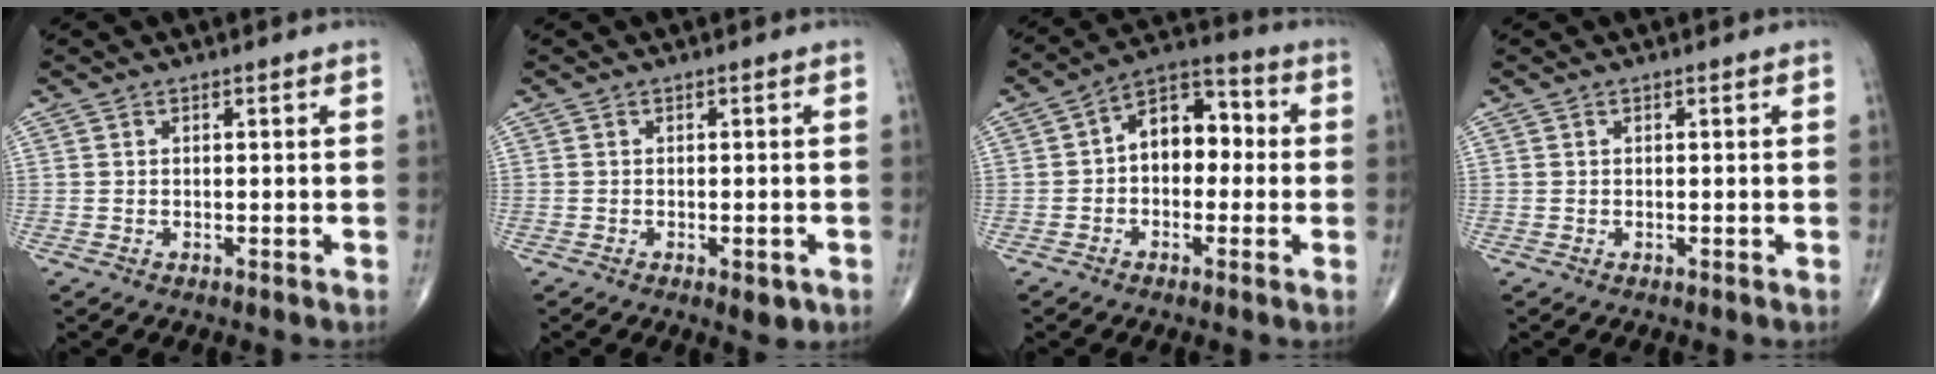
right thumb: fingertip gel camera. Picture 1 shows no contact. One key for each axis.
{"total": 2.7, "fx": -1.2, "fy": 1.2, "fz": 2.1, "tx": -0.021, "ty": 0.002, "tz": -0.010}
{"total": 10.3, "fx": 0.0, "fy": 6.8, "fz": 7.7, "tx": -0.087, "ty": 0.038, "tz": -0.015}
{"total": 0.0}